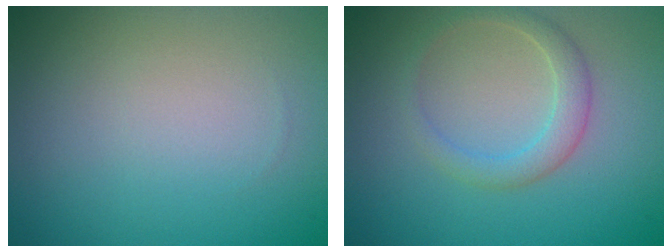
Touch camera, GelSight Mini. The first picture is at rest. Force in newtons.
{"total": 2.2, "press": 2.2, "slide": 0.1}